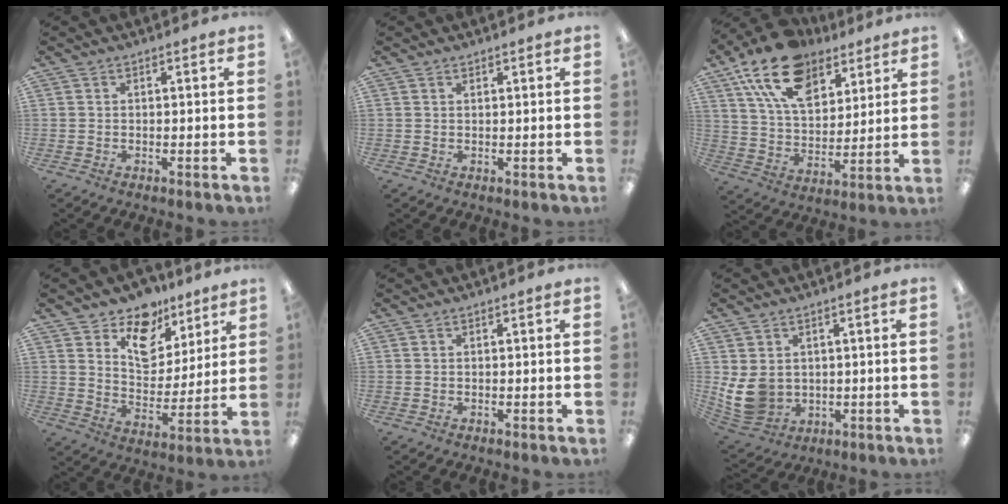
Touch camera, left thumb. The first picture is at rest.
{"total": 0.9, "force": [0.8, 0.4, 0.2], "torque": [-0.004, 0.000, 0.015]}
{"total": 18.9, "force": [12.1, 10.5, 10.1], "torque": [-0.189, -0.045, 0.220]}
{"total": 12.7, "force": [9.1, 7.8, 4.3], "torque": [-0.070, -0.055, 0.169]}
{"total": 0.0}
{"total": 9.2, "force": [1.3, 7.5, 5.0], "torque": [-0.127, -0.006, 0.031]}